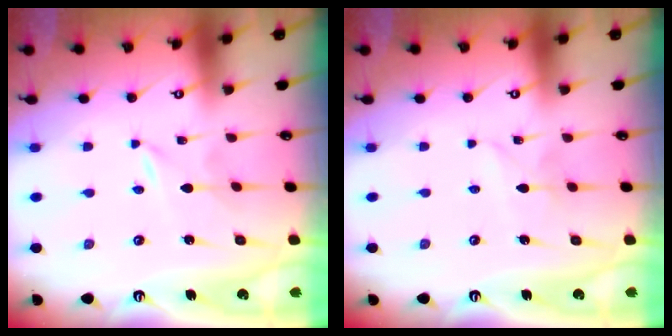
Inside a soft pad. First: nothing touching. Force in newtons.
{"total": 2.0, "press": 1.9, "slide": 0.2}